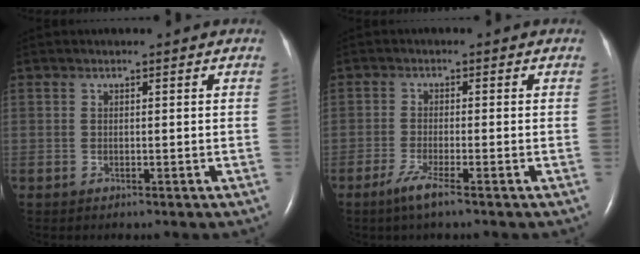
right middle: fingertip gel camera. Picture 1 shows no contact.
{"total": 3.4, "force": [-2.3, -0.2, 2.6], "torque": [-0.060, -0.011, -0.048]}